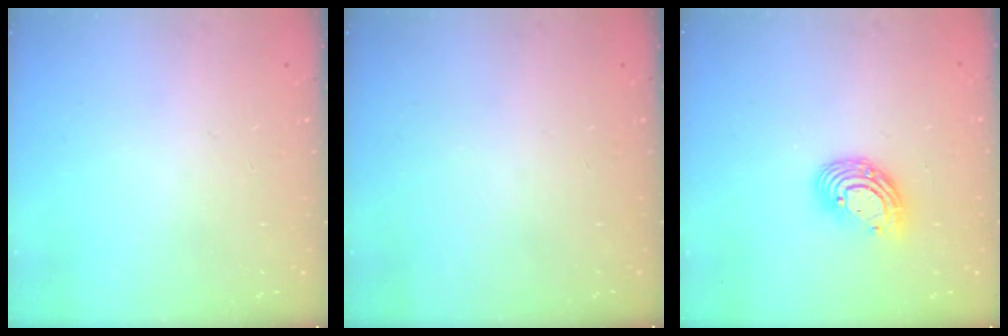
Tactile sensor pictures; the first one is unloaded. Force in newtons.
{"total": 0.0}
{"total": 10.5, "press": 10.4, "slide": 1.1}